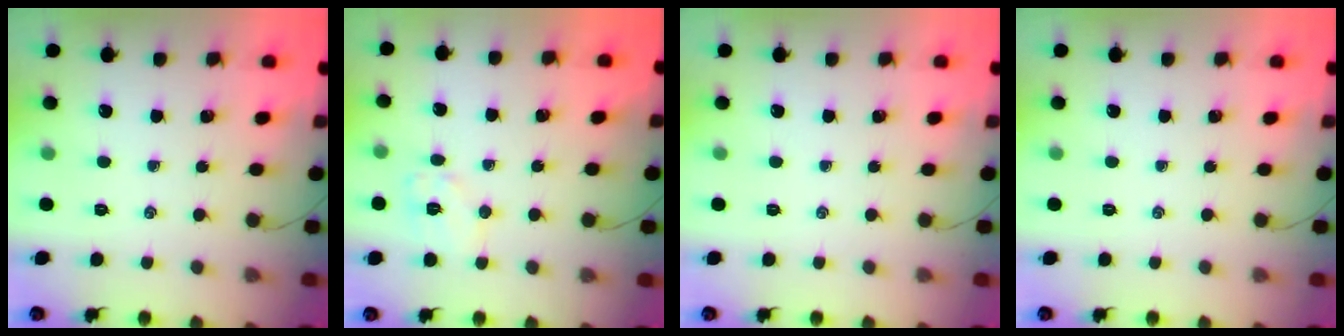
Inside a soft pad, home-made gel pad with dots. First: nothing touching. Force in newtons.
{"total": 7.6, "press": 7.6, "slide": 0.6}
{"total": 0.0}
{"total": 0.0}